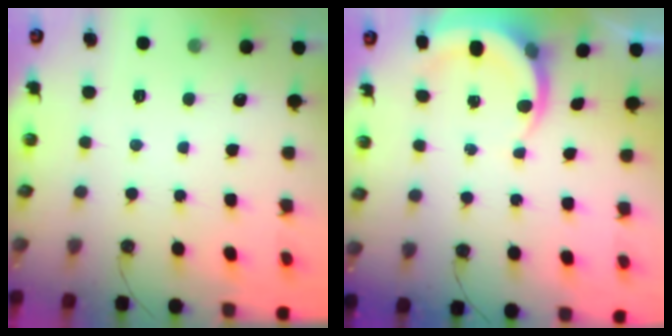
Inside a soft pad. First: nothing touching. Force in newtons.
{"total": 4.5, "press": 4.5, "slide": 0.1}